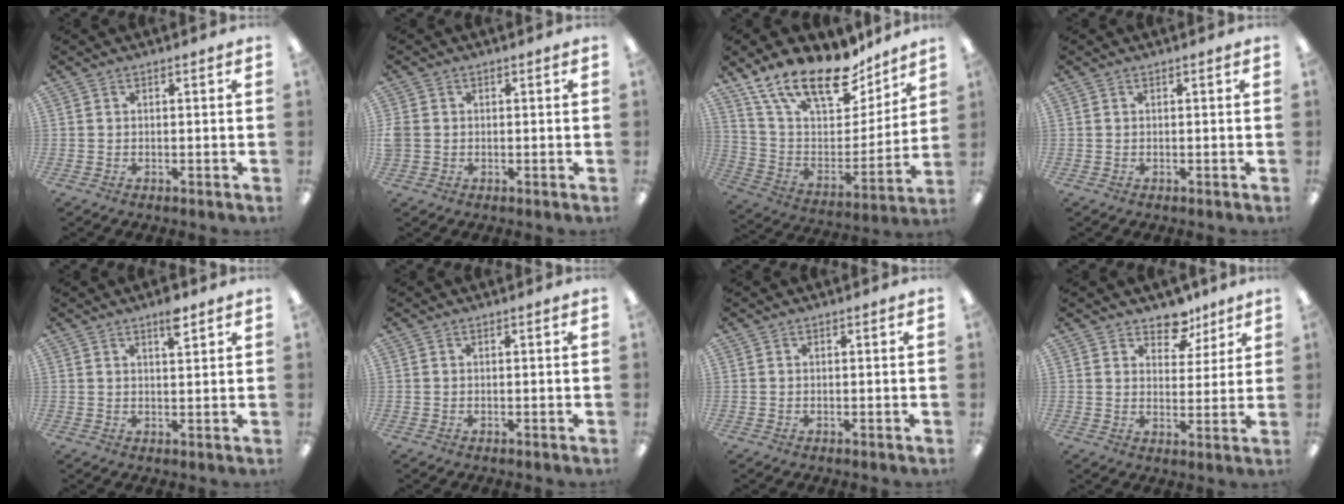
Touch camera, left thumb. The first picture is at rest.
{"total": 2.8, "force": [-0.2, 2.5, 1.2], "torque": [-0.019, 0.006, -0.002]}
{"total": 23.0, "force": [16.7, 9.3, 12.8], "torque": [-0.227, -0.102, 0.297]}
{"total": 0.0}
{"total": 4.5, "force": [3.1, 1.2, 3.0], "torque": [-0.044, -0.011, 0.049]}
{"total": 0.0}
{"total": 0.0}
{"total": 8.0, "force": [6.1, 4.6, 2.4], "torque": [-0.031, -0.032, 0.109]}